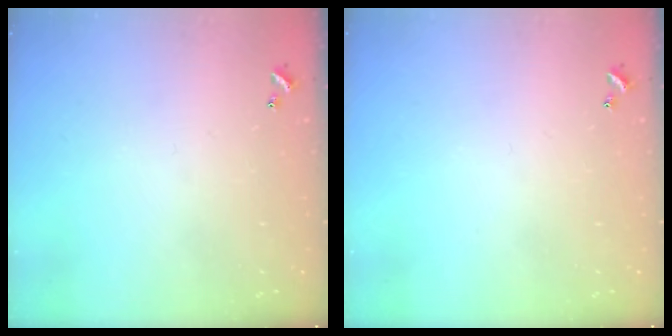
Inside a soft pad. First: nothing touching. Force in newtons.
{"total": 0.0}